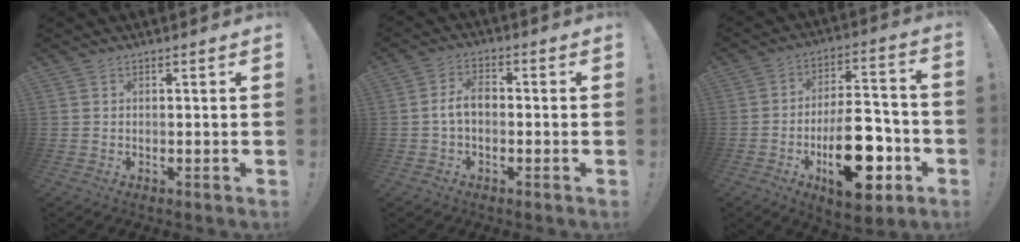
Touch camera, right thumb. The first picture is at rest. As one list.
[{"total": 5.7, "force": [-0.5, 3.2, 4.7], "torque": [-0.098, 0.013, -0.010]}, {"total": 21.8, "force": [-7.7, 10.6, 17.4], "torque": [-0.268, 0.052, -0.110]}]